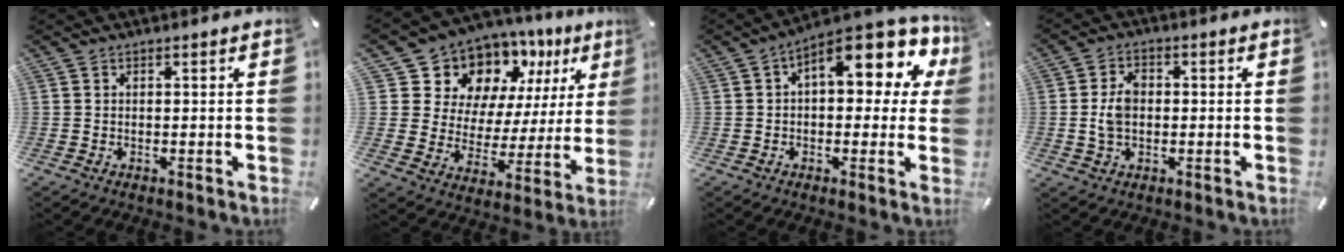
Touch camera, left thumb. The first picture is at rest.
{"total": 12.5, "force": [9.4, 7.9, 2.3], "torque": [-0.048, -0.097, 0.167]}
{"total": 13.7, "force": [6.0, 6.6, 10.5], "torque": [-0.133, -0.043, 0.097]}
{"total": 6.0, "force": [-0.3, 4.3, 4.2], "torque": [-0.091, 0.008, -0.007]}